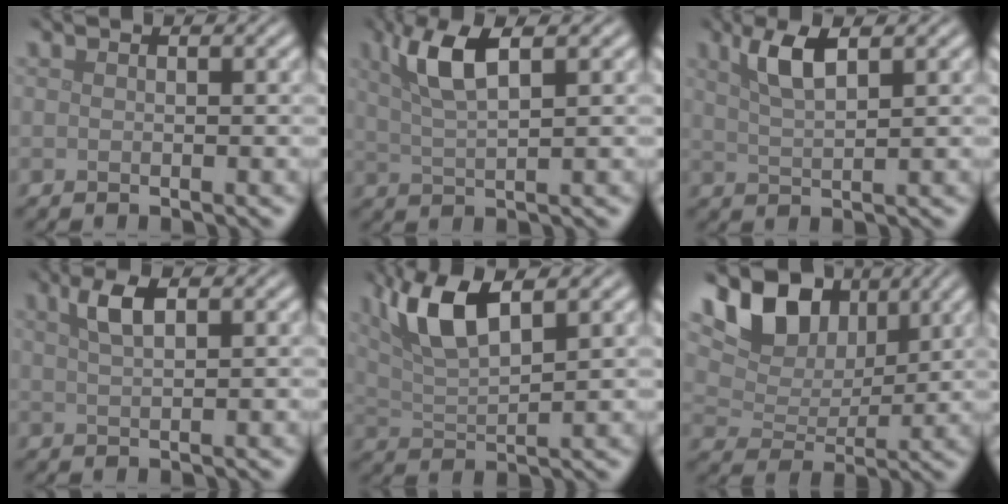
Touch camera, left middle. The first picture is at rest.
{"total": 4.7, "force": [2.1, 1.2, 4.1], "torque": [-0.082, 0.005, 0.039]}
{"total": 3.4, "force": [1.8, 0.9, 2.7], "torque": [-0.054, 0.002, 0.035]}
{"total": 2.7, "force": [1.3, 0.9, 2.2], "torque": [-0.039, 0.007, 0.024]}
{"total": 6.2, "force": [3.2, 1.9, 4.9], "torque": [-0.098, 0.011, 0.060]}
{"total": 7.6, "force": [4.4, 4.5, 4.2], "torque": [-0.085, 0.003, 0.065]}